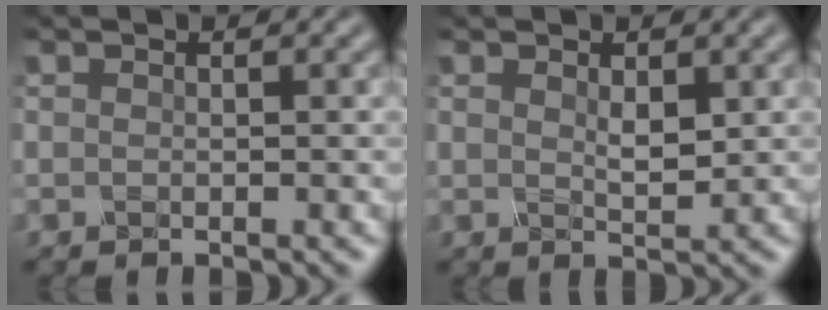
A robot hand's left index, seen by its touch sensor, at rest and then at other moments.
{"total": 1.8, "force": [0.7, 0.8, 1.4], "torque": [-0.027, -0.004, 0.016]}